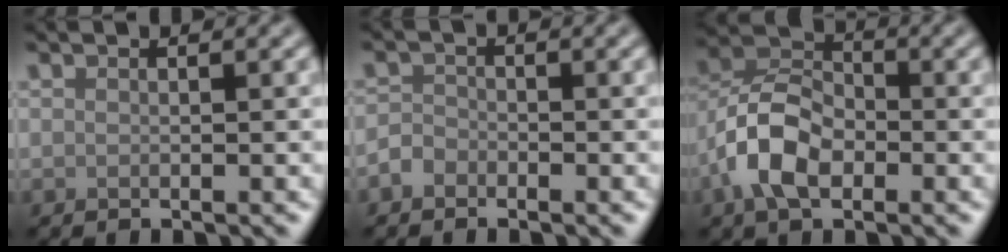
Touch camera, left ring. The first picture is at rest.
{"total": 1.5, "force": [-1.0, 1.0, 0.3], "torque": [-0.002, 0.003, -0.024]}
{"total": 6.5, "force": [-2.5, 4.0, 4.6], "torque": [-0.090, 0.009, -0.056]}